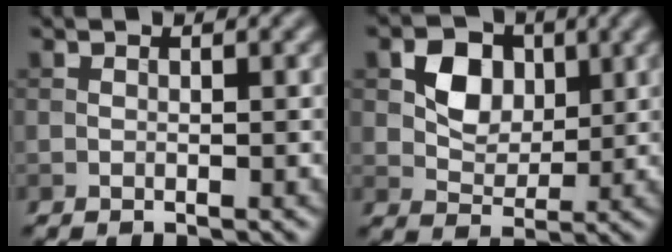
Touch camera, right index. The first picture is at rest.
{"total": 4.5, "force": [1.3, 3.4, 2.6], "torque": [-0.042, 0.004, 0.017]}